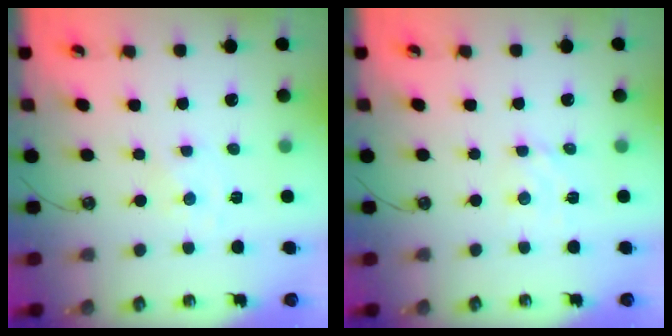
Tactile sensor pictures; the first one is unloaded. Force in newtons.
{"total": 3.0, "press": 3.0, "slide": 0.1}